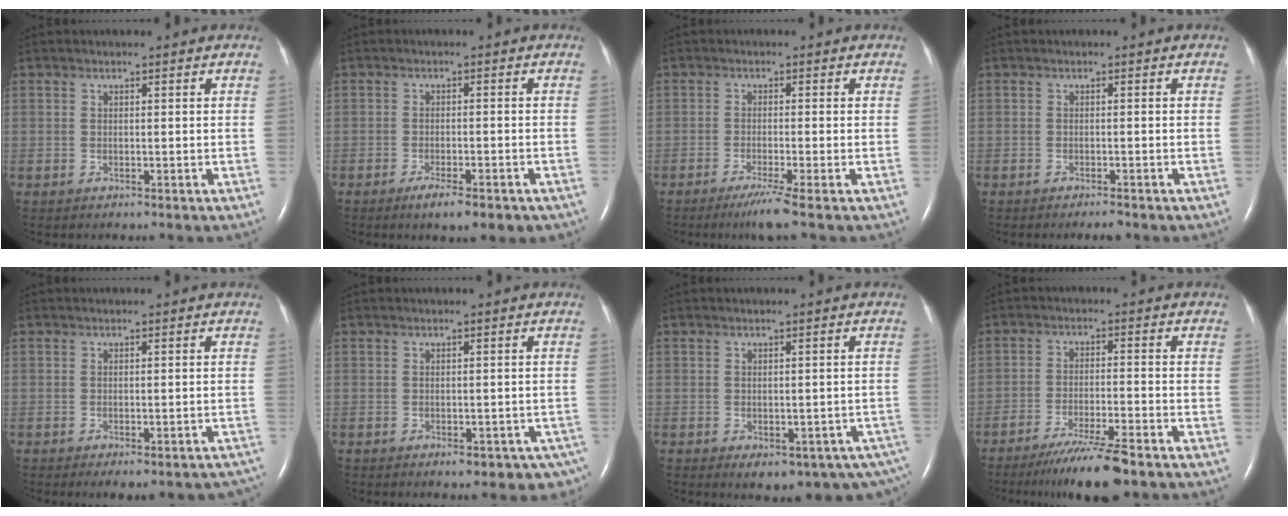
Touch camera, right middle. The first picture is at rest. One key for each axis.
{"total": 5.9, "fx": -4.0, "fy": 1.4, "fz": 4.2, "tx": -0.057, "ty": -0.009, "tz": -0.050}
{"total": 3.9, "fx": -2.6, "fy": -1.1, "fz": 2.7, "tx": -0.056, "ty": -0.014, "tz": -0.050}
{"total": 1.4, "fx": -1.2, "fy": 0.1, "fz": 0.7, "tx": -0.017, "ty": -0.003, "tz": -0.015}
{"total": 8.8, "fx": -7.5, "fy": 2.9, "fz": 3.6, "tx": -0.031, "ty": 0.006, "tz": -0.081}
{"total": 7.0, "fx": -4.9, "fy": 3.5, "fz": 3.7, "tx": -0.017, "ty": 0.004, "tz": -0.059}
{"total": 11.4, "fx": -7.4, "fy": 5.5, "fz": 6.7, "tx": -0.063, "ty": -0.002, "tz": -0.079}
{"total": 9.3, "fx": -7.1, "fy": 0.0, "fz": 6.0, "tx": -0.100, "ty": -0.026, "tz": -0.121}